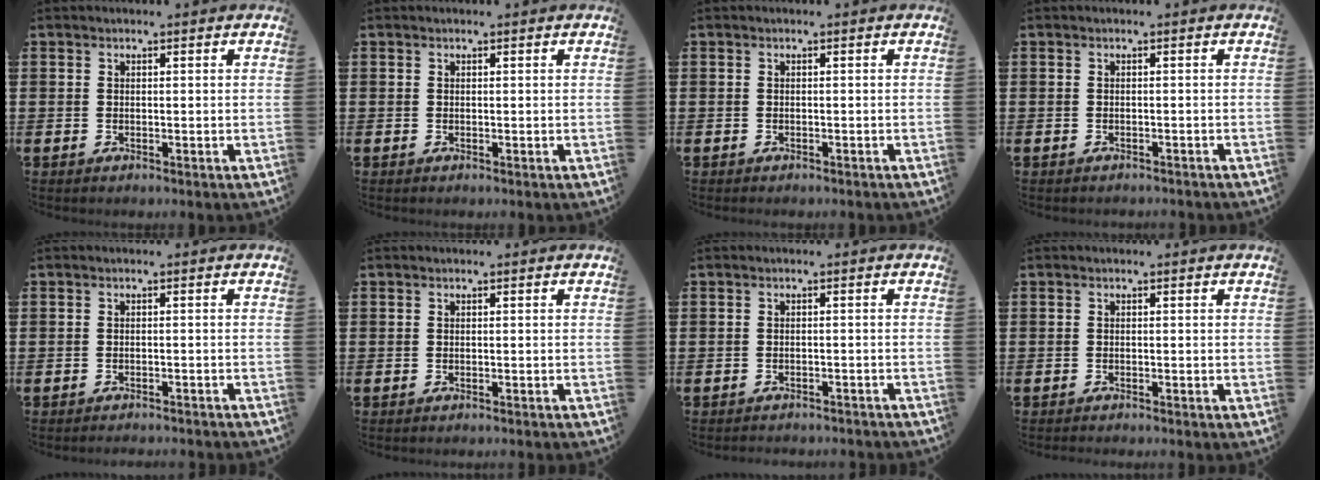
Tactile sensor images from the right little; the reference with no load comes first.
{"total": 0.0}
{"total": 0.0}
{"total": 0.0}
{"total": 0.7, "force": [-0.7, 0.0, 0.0], "torque": [-0.001, 0.003, -0.014]}
{"total": 0.0}
{"total": 0.8, "force": [-0.8, 0.0, -0.1], "torque": [-0.002, 0.005, -0.017]}
{"total": 0.6, "force": [-0.6, -0.1, -0.1], "torque": [0.002, -0.002, -0.012]}